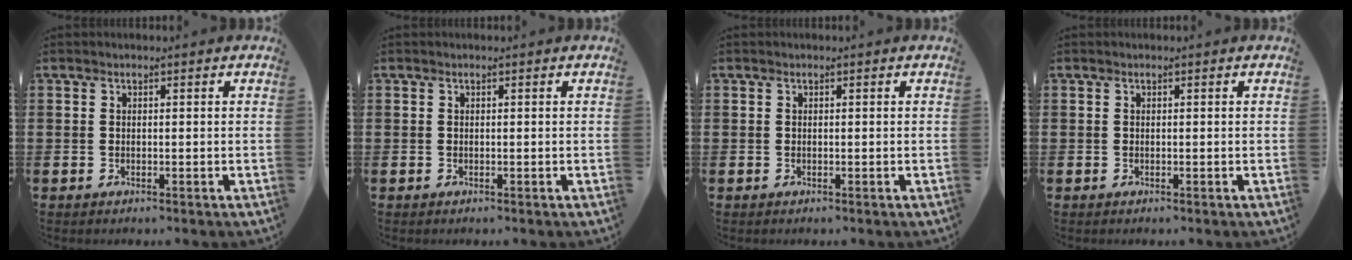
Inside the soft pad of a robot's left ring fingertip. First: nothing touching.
{"total": 0.0}
{"total": 0.0}
{"total": 0.0}